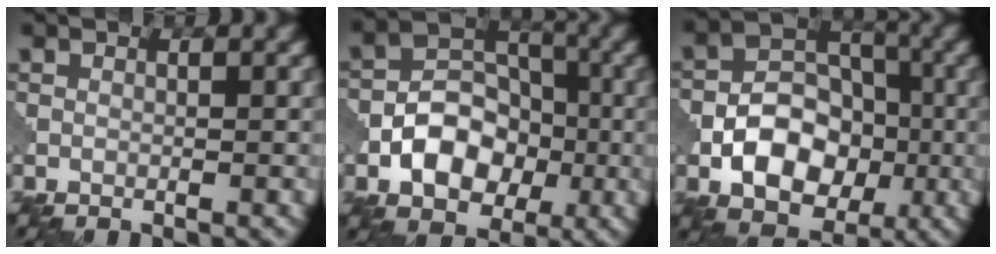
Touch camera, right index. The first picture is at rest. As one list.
[{"total": 7.0, "force": [-2.2, 5.0, 4.4], "torque": [-0.065, 0.001, -0.040]}, {"total": 7.8, "force": [-2.4, 5.4, 5.0], "torque": [-0.076, 0.001, -0.041]}]